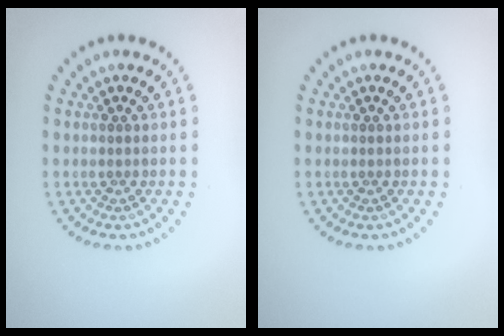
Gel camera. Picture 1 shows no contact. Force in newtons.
{"total": 0.0}